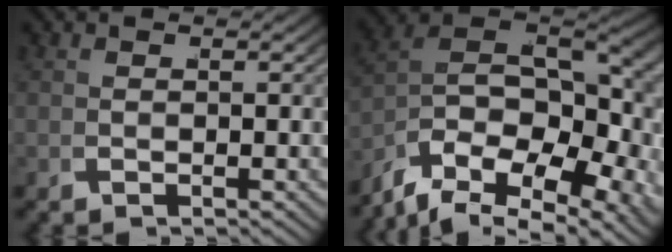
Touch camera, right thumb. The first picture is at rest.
{"total": 19.0, "force": [0.0, 14.2, 12.7], "torque": [-0.275, -0.025, -0.012]}